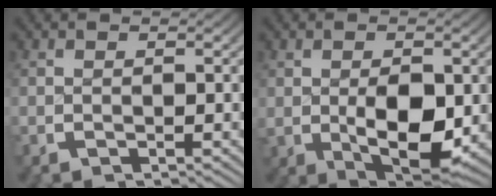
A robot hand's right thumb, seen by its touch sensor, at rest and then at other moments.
{"total": 7.5, "force": [-0.8, 4.2, 6.2], "torque": [-0.116, -0.040, 0.007]}